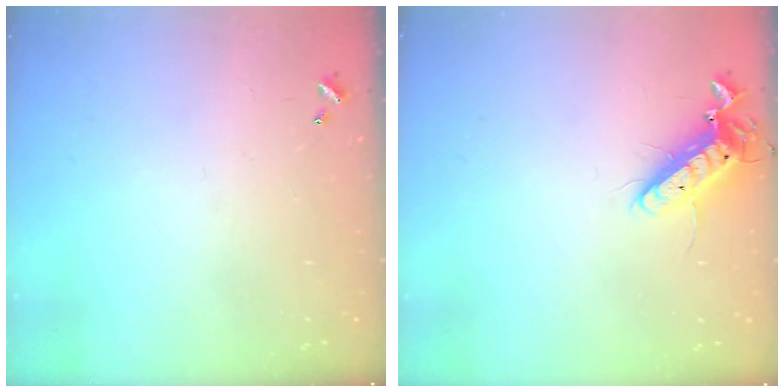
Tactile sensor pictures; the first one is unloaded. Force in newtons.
{"total": 11.9, "press": 11.7, "slide": 2.2}